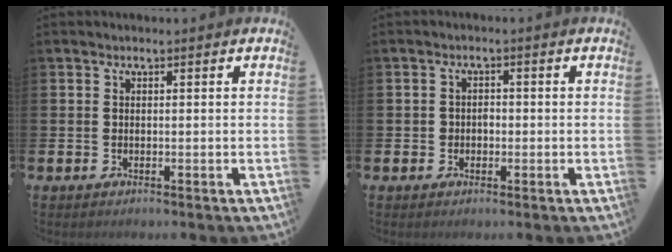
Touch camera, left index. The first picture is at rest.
{"total": 1.4, "force": [-0.3, 1.3, 0.5], "torque": [-0.009, 0.005, -0.008]}